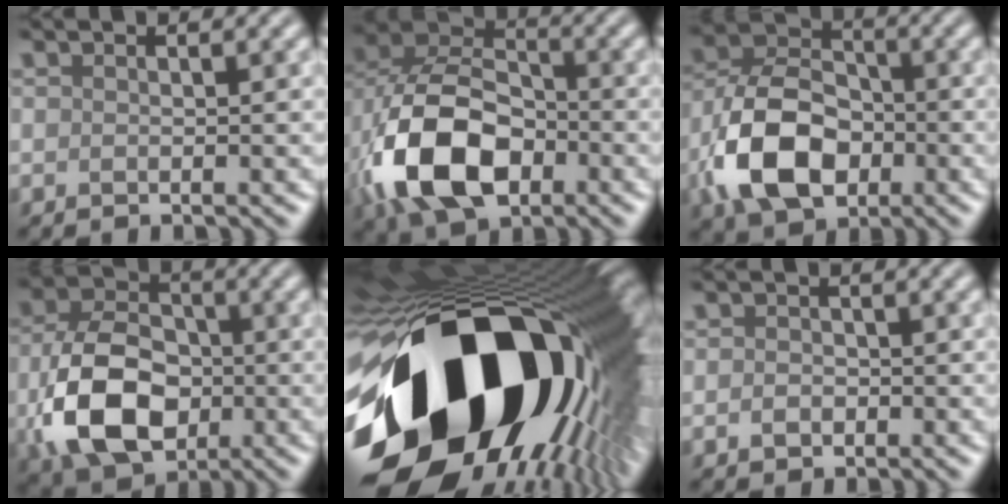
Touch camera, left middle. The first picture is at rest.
{"total": 11.3, "force": [-3.6, 7.5, 7.7], "torque": [-0.172, -0.004, -0.072]}
{"total": 9.2, "force": [-3.2, 6.1, 6.1], "torque": [-0.126, 0.009, -0.070]}
{"total": 10.2, "force": [-2.6, 7.0, 6.9], "torque": [-0.152, -0.001, -0.055]}
{"total": 21.2, "force": [-3.7, 12.8, 16.5], "torque": [-0.310, -0.068, -0.055]}
{"total": 1.3, "force": [-0.4, 1.1, 0.5], "torque": [-0.007, 0.002, -0.013]}